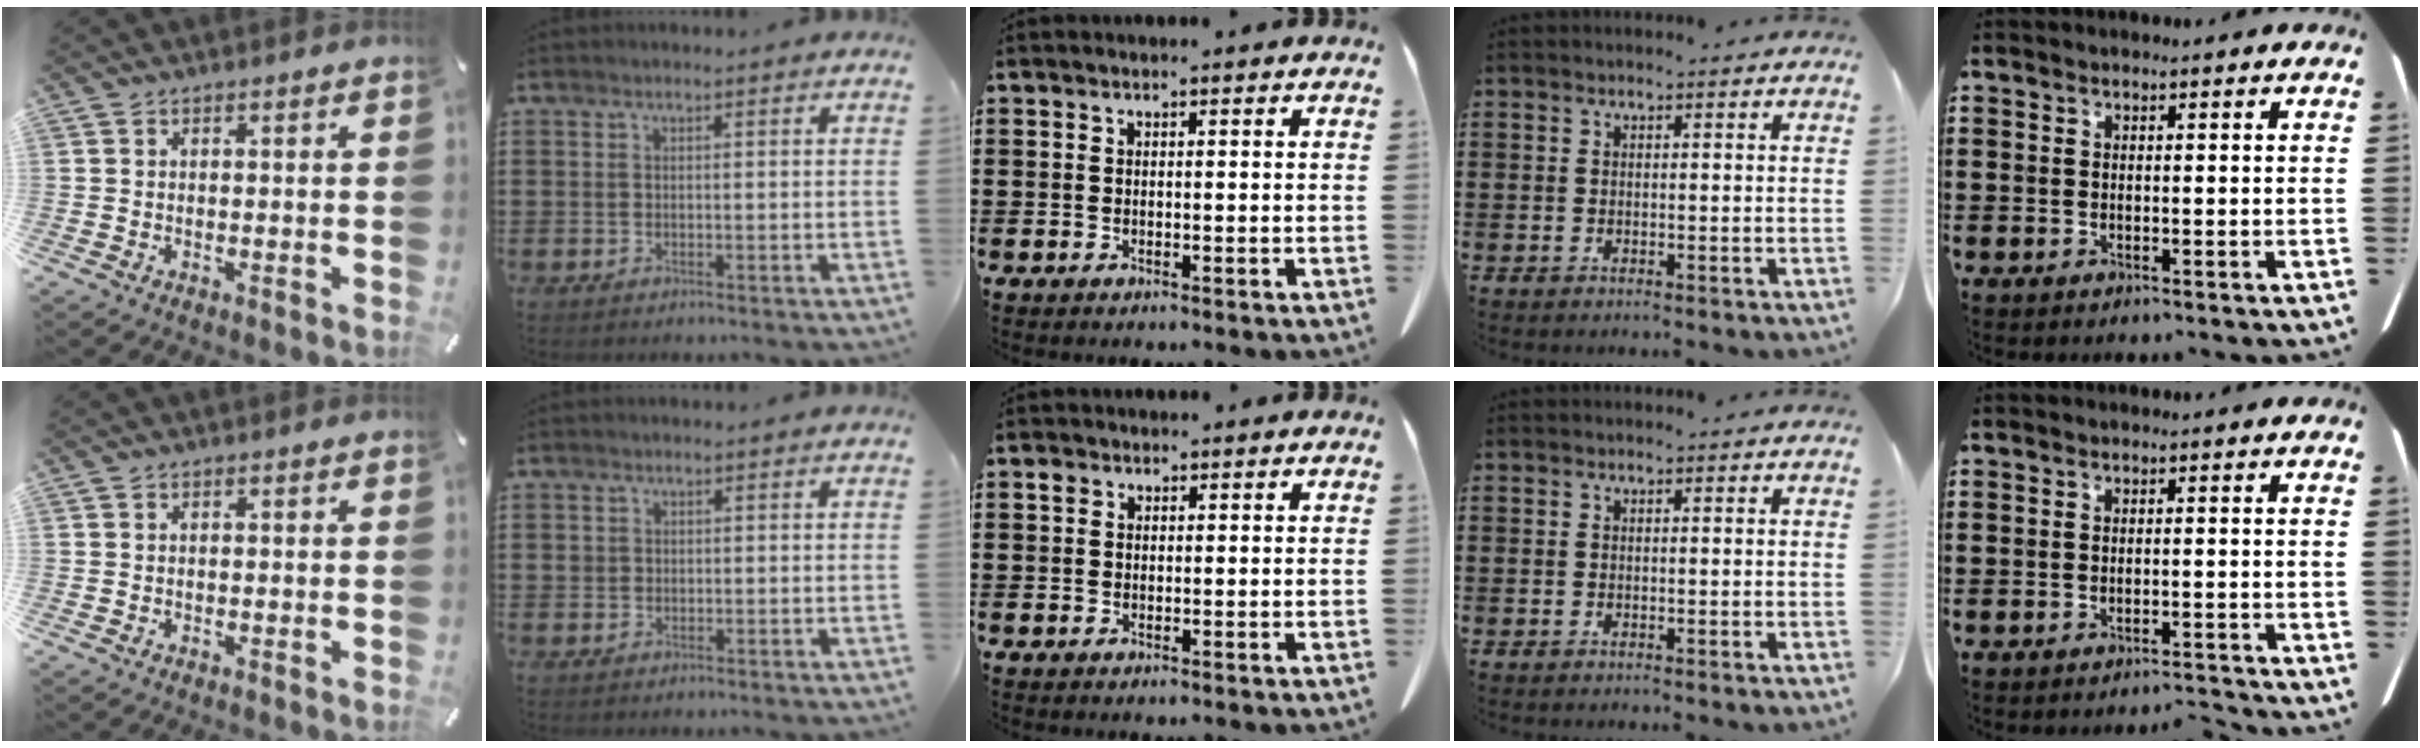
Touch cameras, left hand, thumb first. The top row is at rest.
{"index": {"total": 0.9, "force": [0.3, 0.8, 0.2], "torque": [-0.007, 0.005, 0.005]}, "middle": {"total": 1.1, "force": [0.4, 0.9, 0.4], "torque": [-0.013, 0.004, 0.009]}, "little": {"total": 1.5, "force": [-1.4, -0.1, 0.5], "torque": [-0.009, 0.001, -0.028]}}